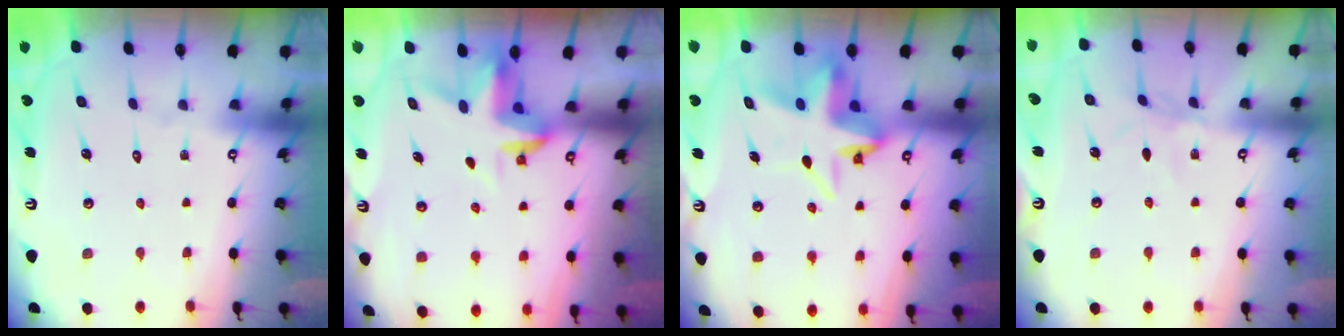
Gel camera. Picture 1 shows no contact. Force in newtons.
{"total": 3.4, "press": 3.4, "slide": 0.5}
{"total": 7.7, "press": 7.6, "slide": 1.2}
{"total": 2.7, "press": 2.6, "slide": 0.3}